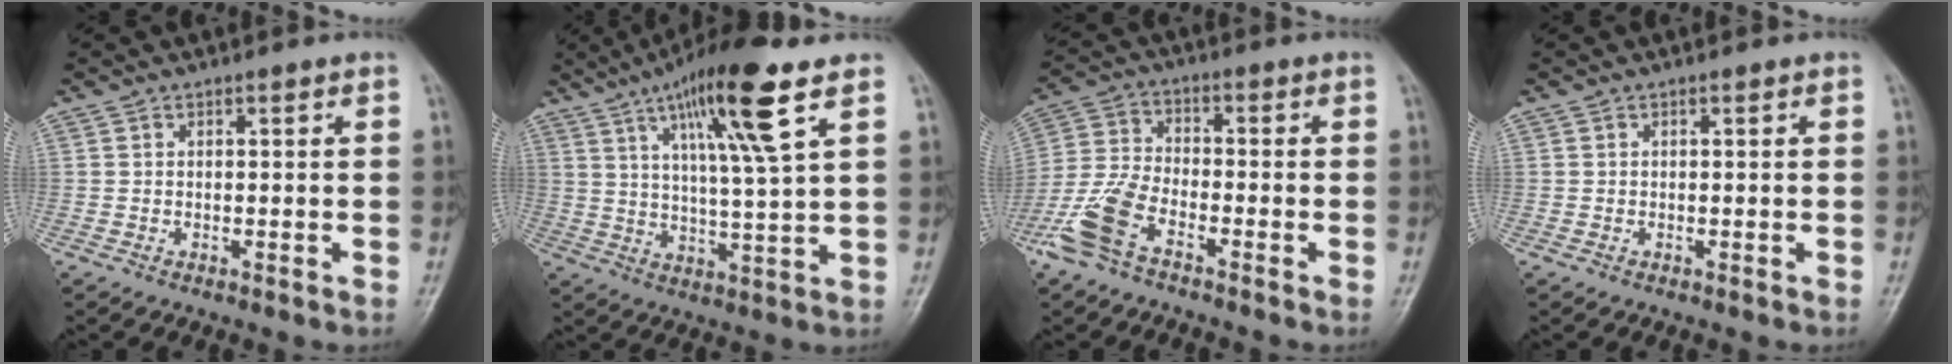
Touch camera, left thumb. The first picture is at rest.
{"total": 15.7, "force": [7.9, 1.9, 13.4], "torque": [-0.231, -0.025, 0.133]}
{"total": 9.2, "force": [-5.6, 4.2, 6.0], "torque": [-0.139, 0.023, -0.122]}
{"total": 0.0}